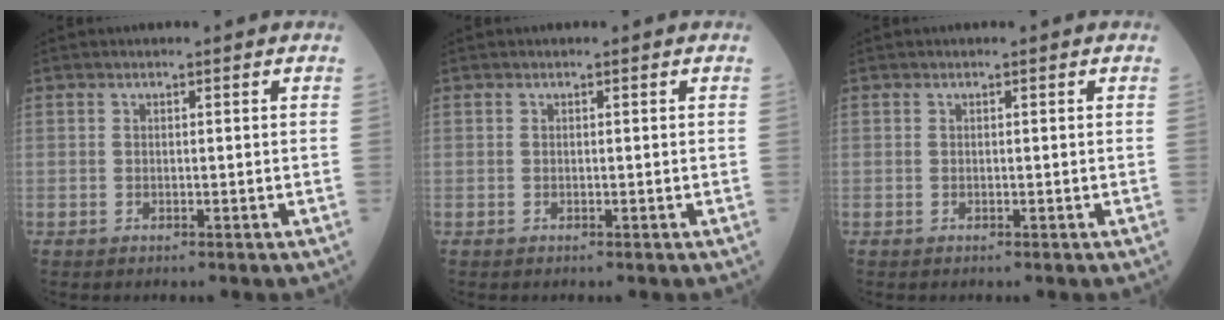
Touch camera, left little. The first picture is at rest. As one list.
[{"total": 0.0}, {"total": 0.0}]